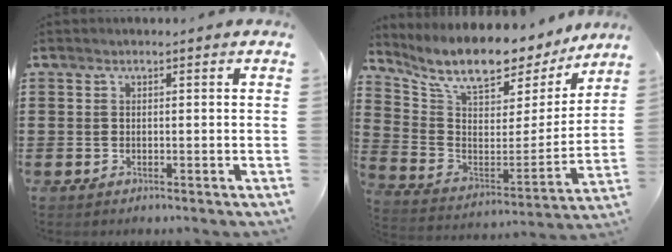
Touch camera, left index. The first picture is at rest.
{"total": 10.2, "force": [8.5, 3.0, 4.7], "torque": [-0.110, -0.064, 0.145]}